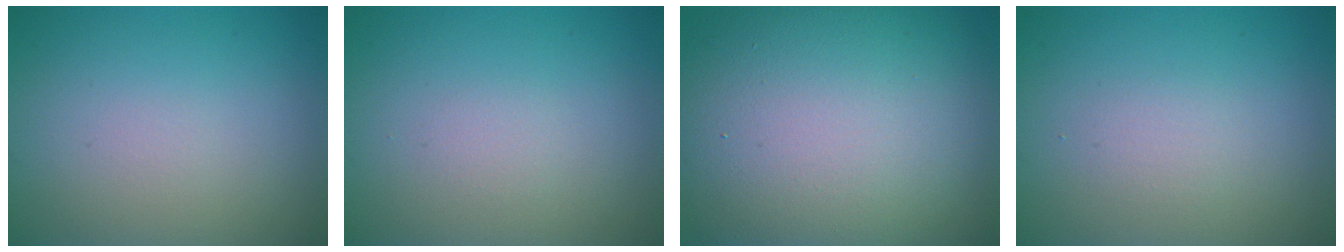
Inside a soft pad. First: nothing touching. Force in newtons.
{"total": 0.6, "press": 0.6, "slide": 0.0}
{"total": 17.6, "press": 17.5, "slide": 1.0}
{"total": 1.1, "press": 1.1, "slide": 0.2}